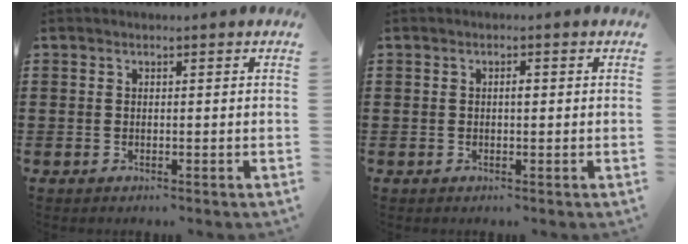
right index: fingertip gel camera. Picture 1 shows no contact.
{"total": 1.2, "force": [0.1, 0.4, 1.1], "torque": [-0.022, 0.000, 0.000]}